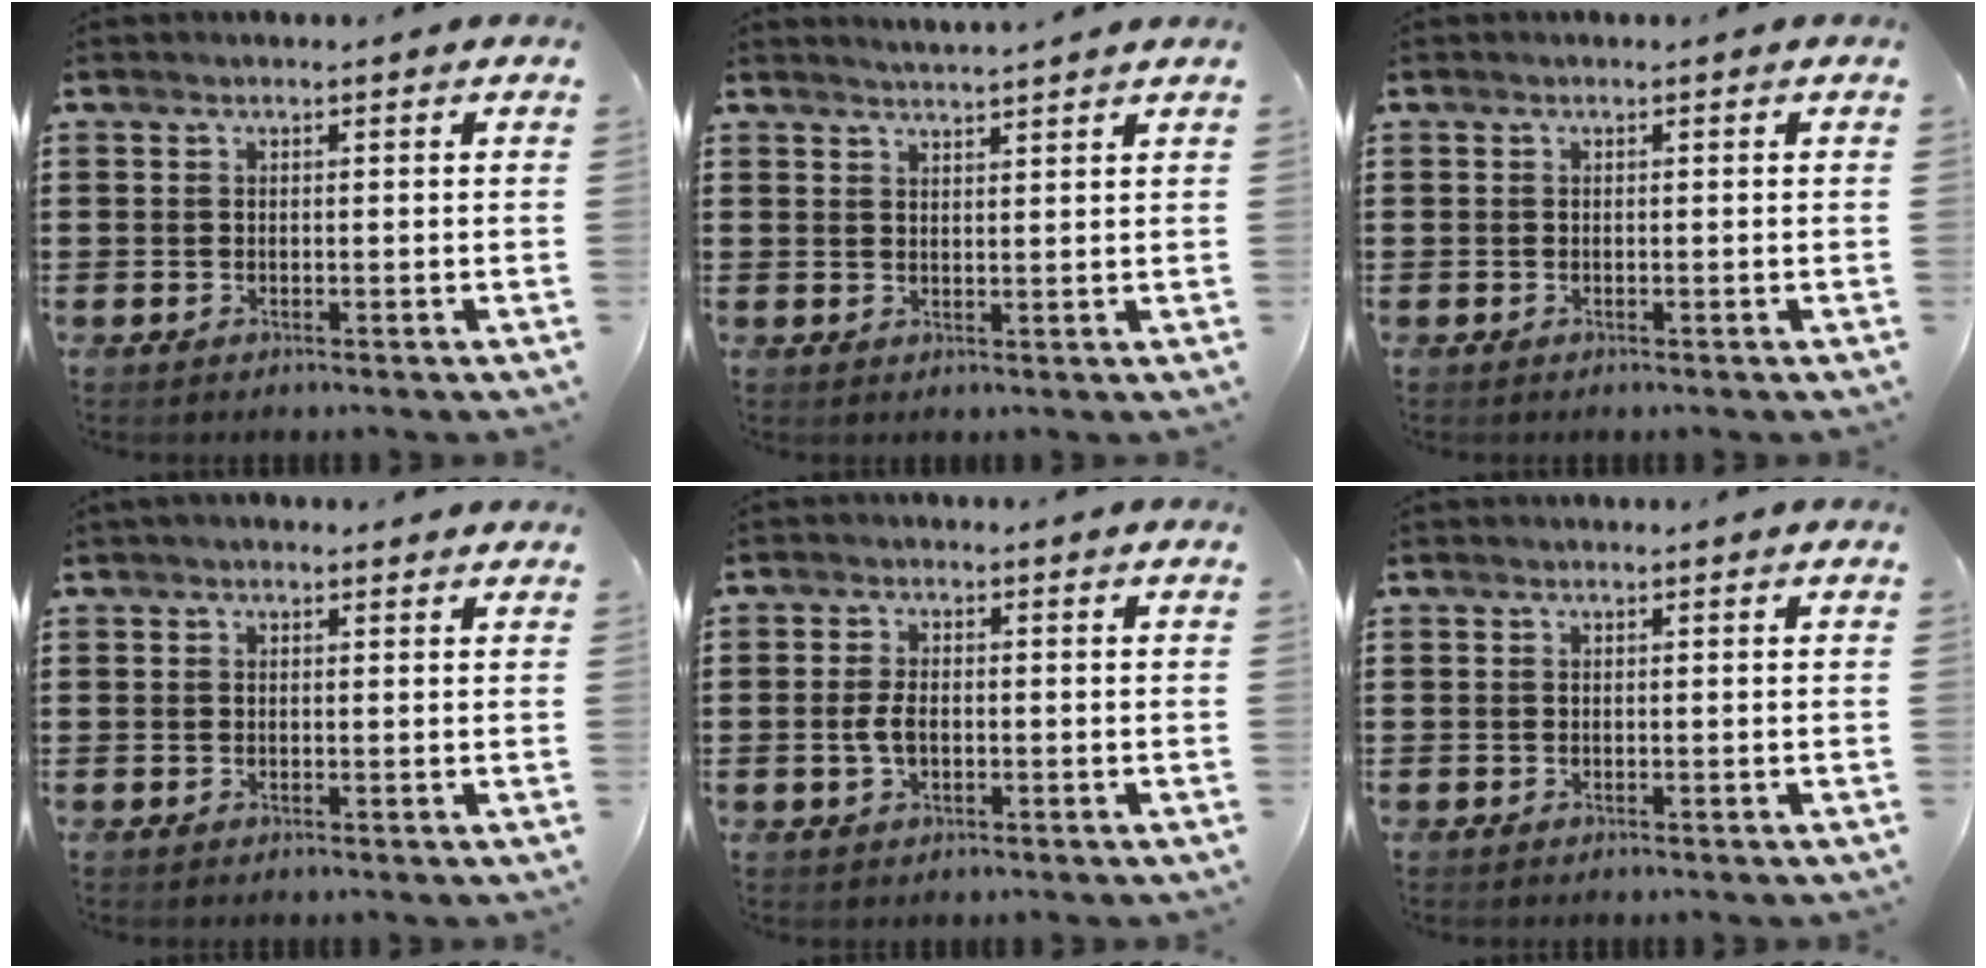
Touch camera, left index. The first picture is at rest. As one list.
[{"total": 2.2, "force": [2.2, -0.6, -0.2], "torque": [-0.003, -0.008, 0.041]}, {"total": 0.0}, {"total": 0.9, "force": [0.6, 0.5, 0.4], "torque": [-0.009, 0.005, 0.011]}, {"total": 3.5, "force": [-0.4, 1.8, 3.0], "torque": [-0.079, -0.003, -0.015]}, {"total": 0.0}]